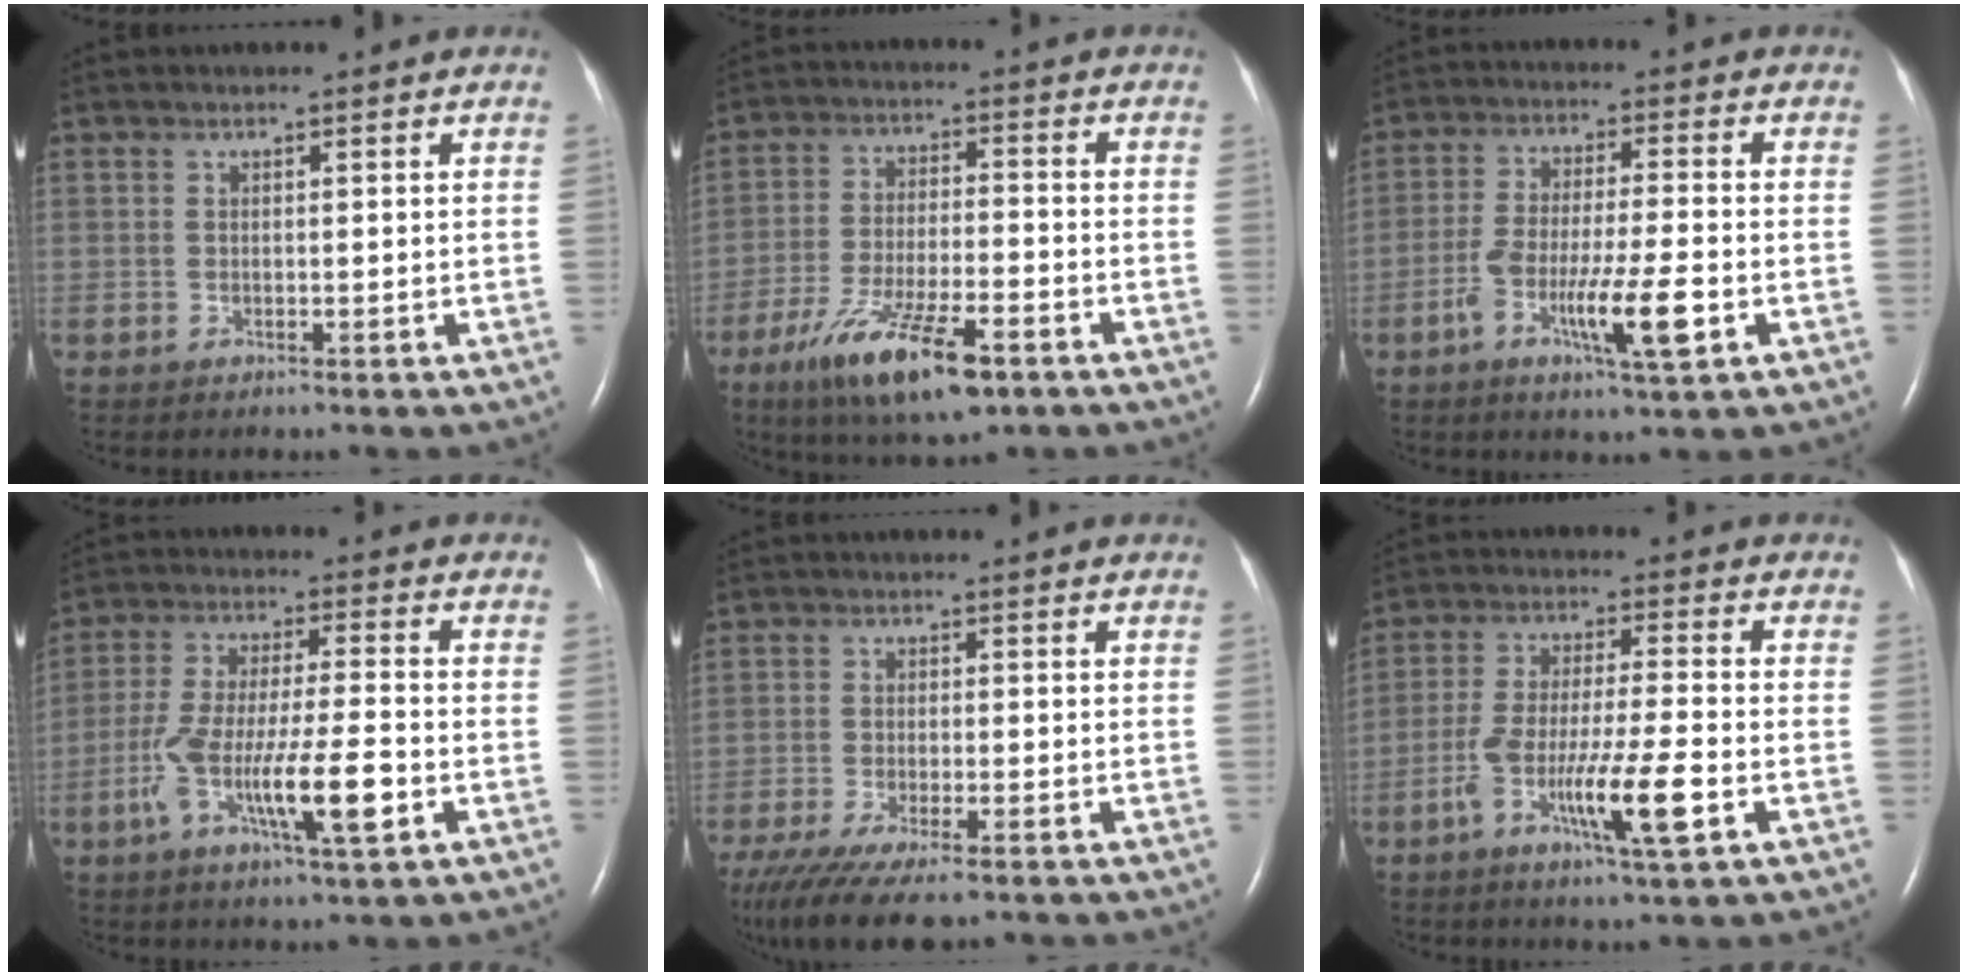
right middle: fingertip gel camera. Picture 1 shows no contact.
{"total": 13.2, "force": [-7.7, 2.9, 10.3], "torque": [-0.196, -0.022, -0.127]}
{"total": 9.9, "force": [-3.7, 0.8, 9.1], "torque": [-0.169, -0.011, -0.068]}
{"total": 12.4, "force": [-4.1, 1.3, 11.6], "torque": [-0.222, -0.006, -0.074]}
{"total": 13.4, "force": [-9.8, 3.2, 8.5], "torque": [-0.174, -0.031, -0.158]}
{"total": 10.9, "force": [-4.2, 0.4, 10.1], "torque": [-0.191, -0.012, -0.077]}